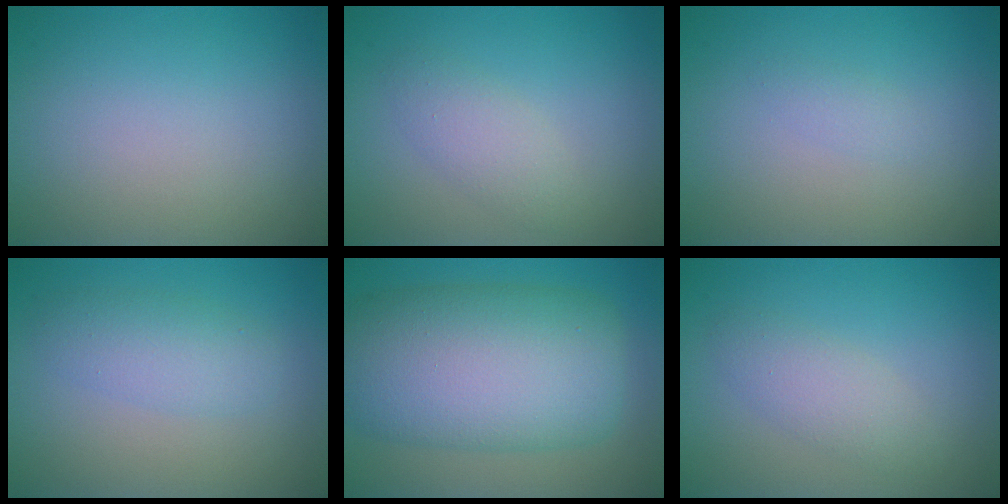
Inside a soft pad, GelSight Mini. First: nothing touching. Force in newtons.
{"total": 2.3, "press": 2.3, "slide": 0.2}
{"total": 0.9, "press": 0.9, "slide": 0.1}
{"total": 3.0, "press": 3.0, "slide": 0.1}
{"total": 12.3, "press": 12.3, "slide": 0.4}
{"total": 2.3, "press": 2.3, "slide": 0.0}